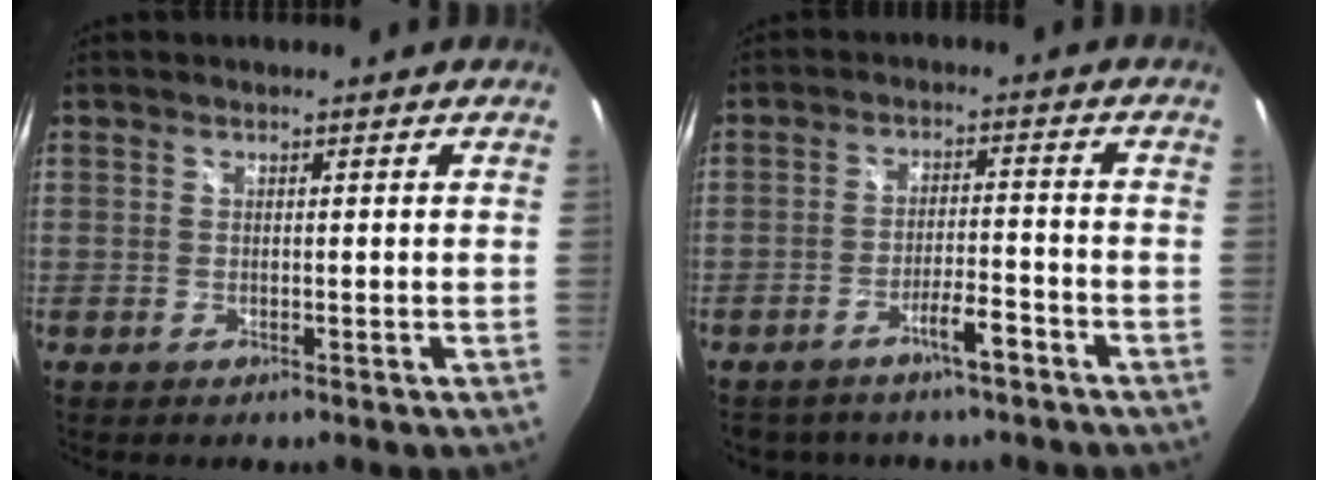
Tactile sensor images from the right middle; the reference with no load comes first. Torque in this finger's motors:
{"motor_torque": [1.07, -1.07, 0.09, 0.06]}